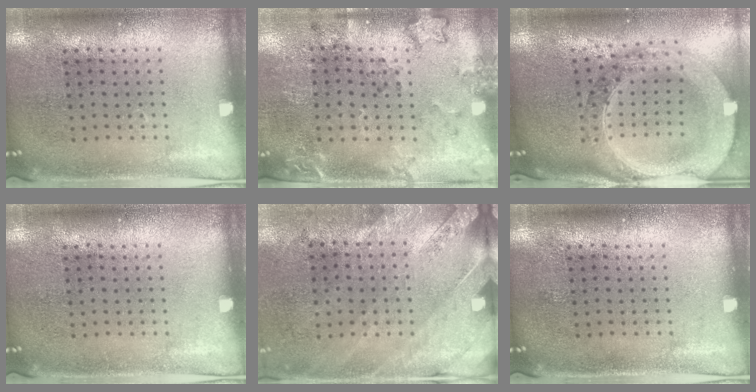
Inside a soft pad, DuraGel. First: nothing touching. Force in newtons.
{"total": 2.0, "press": 1.5, "slide": 1.4}
{"total": 3.5, "press": 2.8, "slide": 2.0}
{"total": 0.0}
{"total": 2.4, "press": 2.0, "slide": 1.3}
{"total": 0.0}